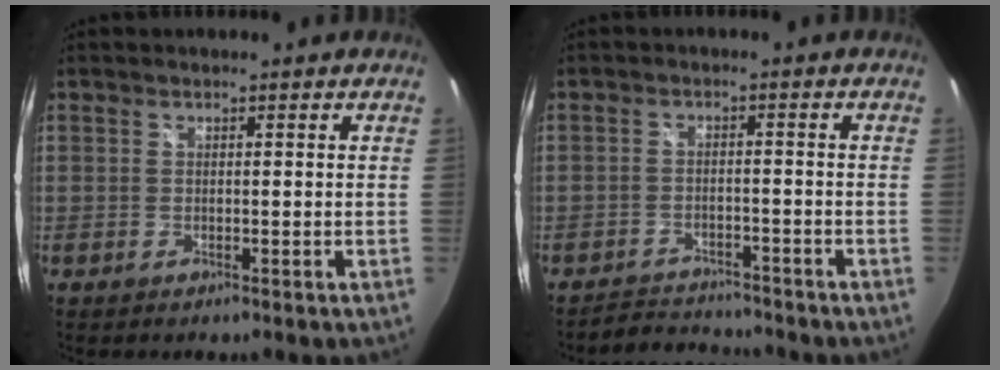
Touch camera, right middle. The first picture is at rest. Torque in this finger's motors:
{"motor_torque": [0.01, -0.44, -0.13, -0.11]}